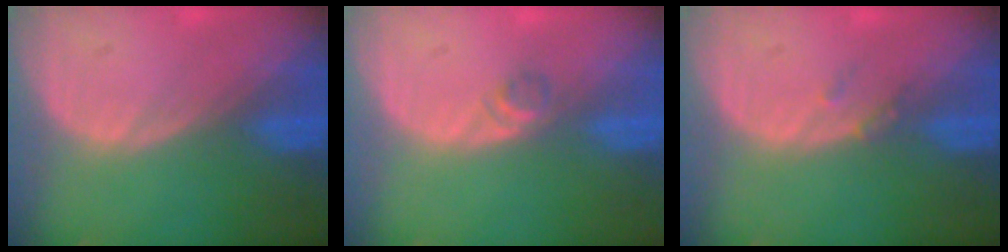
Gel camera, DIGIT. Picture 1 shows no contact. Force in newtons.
{"total": 1.6, "press": 1.4, "slide": 0.8}
{"total": 1.3, "press": 1.1, "slide": 0.7}